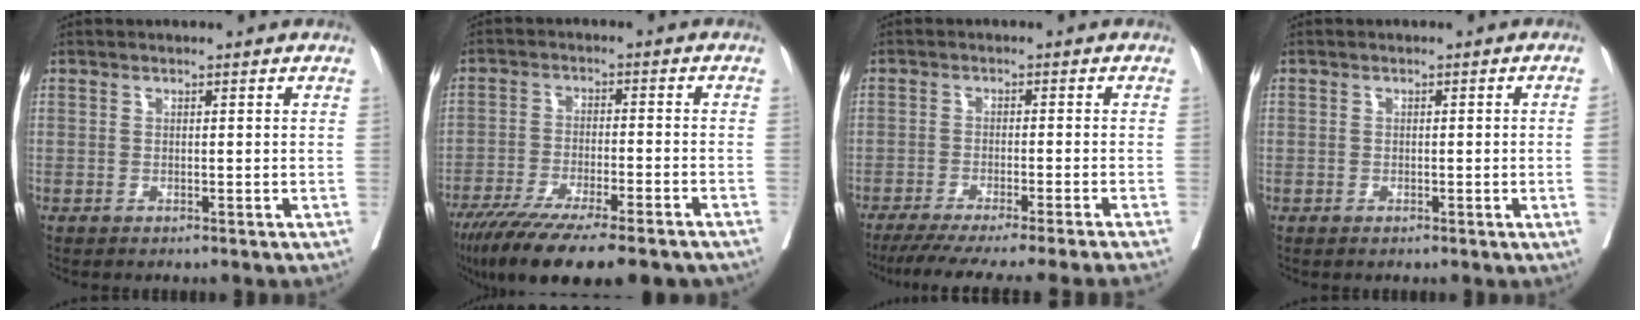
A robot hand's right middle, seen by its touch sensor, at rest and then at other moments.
{"total": 19.4, "force": [-15.1, 3.0, 11.9], "torque": [-0.167, -0.039, -0.229]}
{"total": 15.8, "force": [-13.8, -2.0, 7.4], "torque": [-0.089, -0.054, -0.199]}
{"total": 1.1, "force": [0.0, -0.1, 1.1], "torque": [-0.016, 0.006, -0.001]}